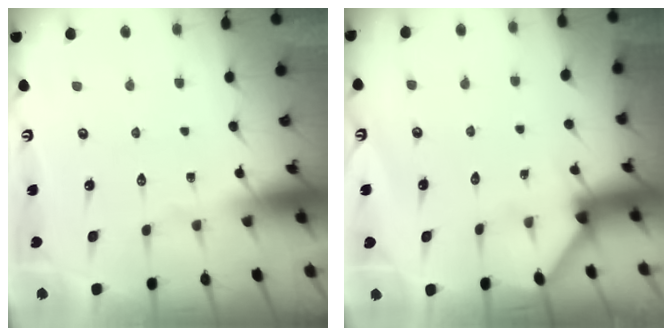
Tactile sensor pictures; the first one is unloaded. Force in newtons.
{"total": 2.3, "press": 2.3, "slide": 0.3}